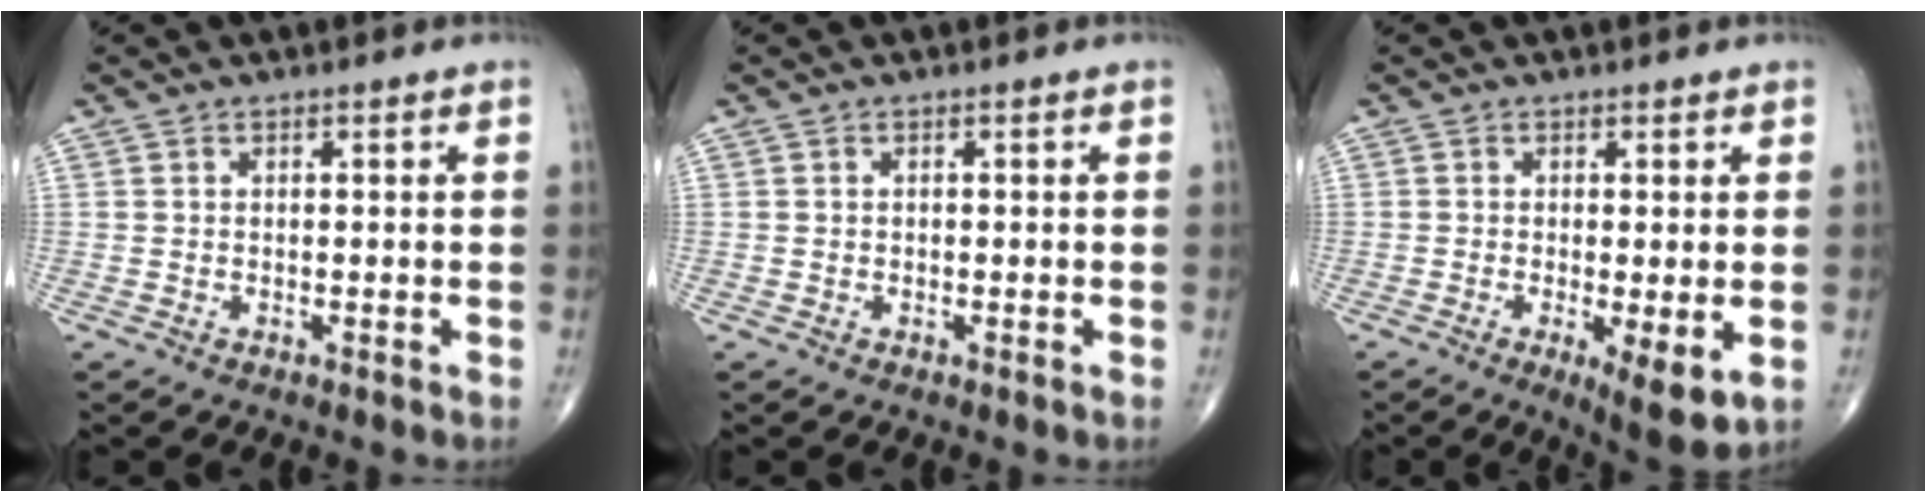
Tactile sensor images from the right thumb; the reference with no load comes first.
{"total": 0.0}
{"total": 6.7, "force": [-1.6, 1.8, 6.3], "torque": [-0.101, -0.022, -0.023]}